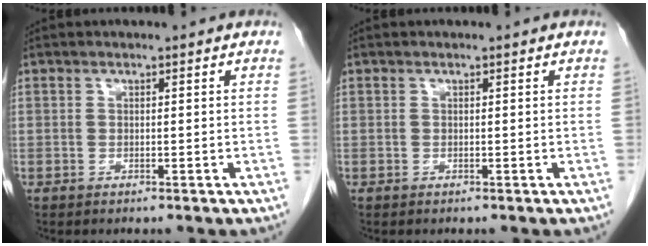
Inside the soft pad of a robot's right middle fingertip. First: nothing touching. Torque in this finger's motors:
{"motor_torque": [0.03, 0.06, 0.01, 0.00]}